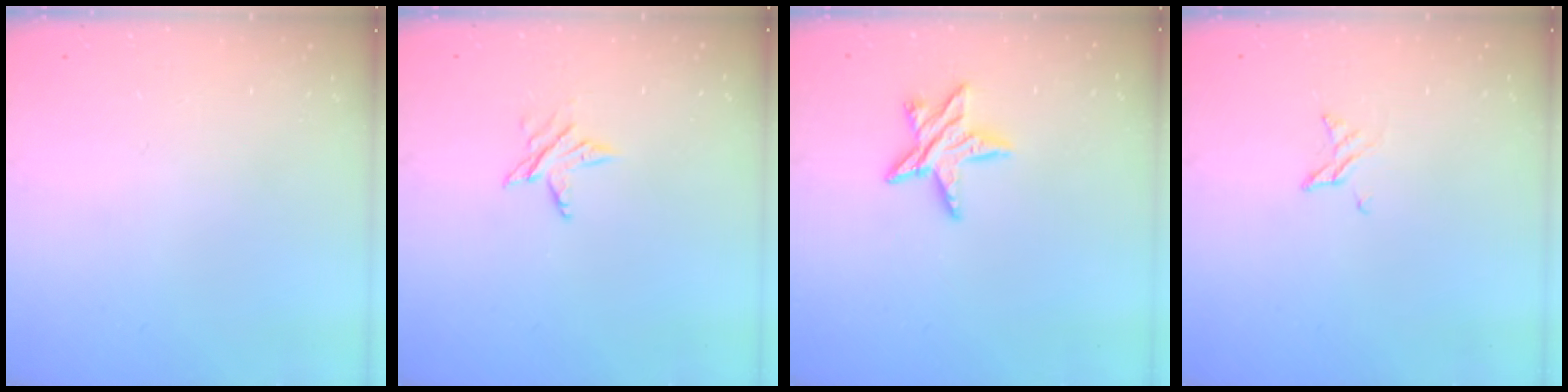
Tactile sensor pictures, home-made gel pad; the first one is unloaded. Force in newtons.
{"total": 3.9, "press": 3.9, "slide": 0.5}
{"total": 8.1, "press": 8.1, "slide": 0.8}
{"total": 3.0, "press": 3.0, "slide": 0.3}